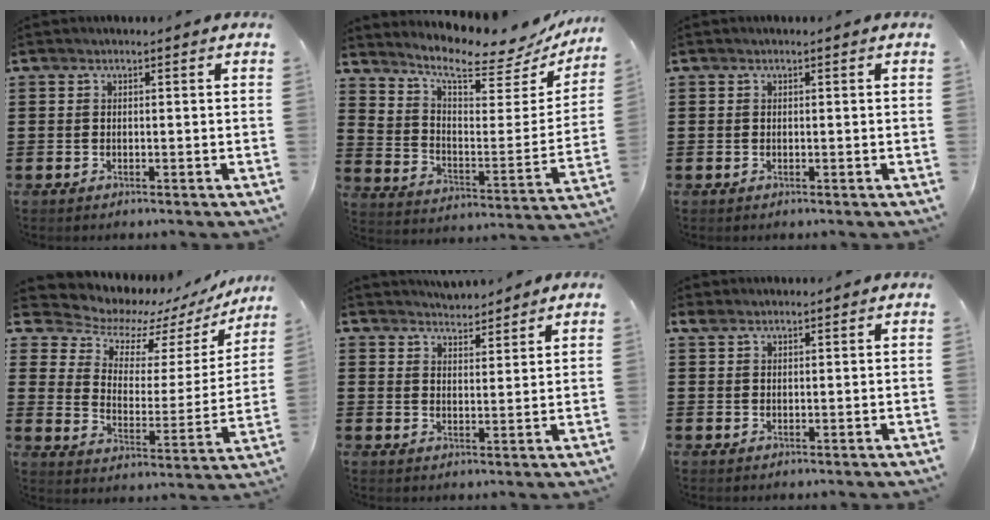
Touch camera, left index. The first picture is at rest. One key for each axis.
{"total": 7.0, "fx": 5.9, "fy": 1.5, "fz": 3.6, "tx": -0.091, "ty": -0.041, "tz": 0.095}
{"total": 0.0}
{"total": 6.6, "fx": 5.8, "fy": 3.0, "fz": 1.4, "tx": -0.048, "ty": -0.047, "tz": 0.095}
{"total": 3.6, "fx": 3.6, "fy": 0.4, "fz": 0.1, "tx": -0.012, "ty": -0.011, "tz": 0.068}
{"total": 1.8, "fx": 1.6, "fy": 0.6, "fz": 0.6, "tx": -0.016, "ty": 0.002, "tz": 0.031}